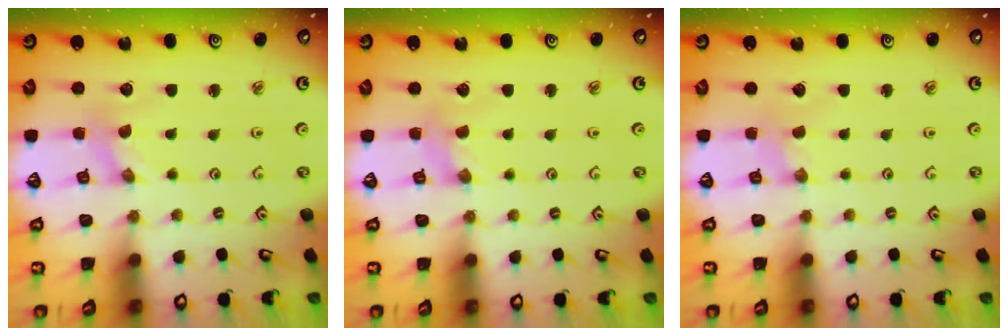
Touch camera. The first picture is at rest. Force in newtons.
{"total": 2.9, "press": 2.9, "slide": 0.6}
{"total": 0.0}